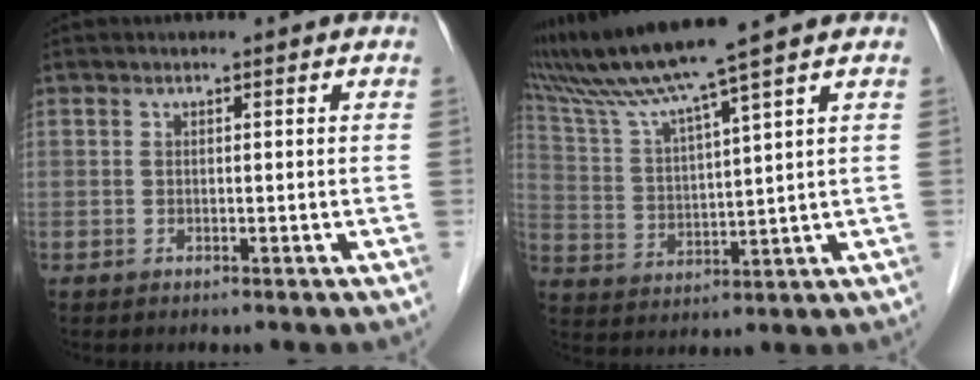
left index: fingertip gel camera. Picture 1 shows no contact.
{"total": 12.1, "force": [9.8, -2.3, 6.8], "torque": [-0.127, 0.014, 0.183]}